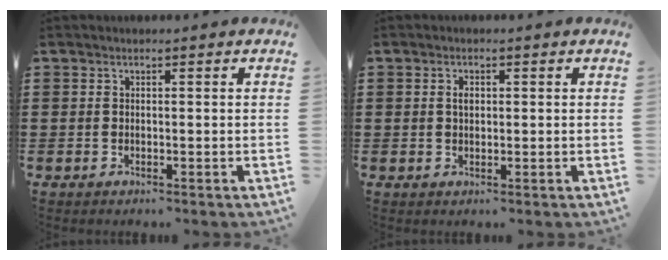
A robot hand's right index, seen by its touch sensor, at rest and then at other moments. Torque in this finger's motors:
{"motor_torque": [0.46, 0.08, 0.25, 0.06]}